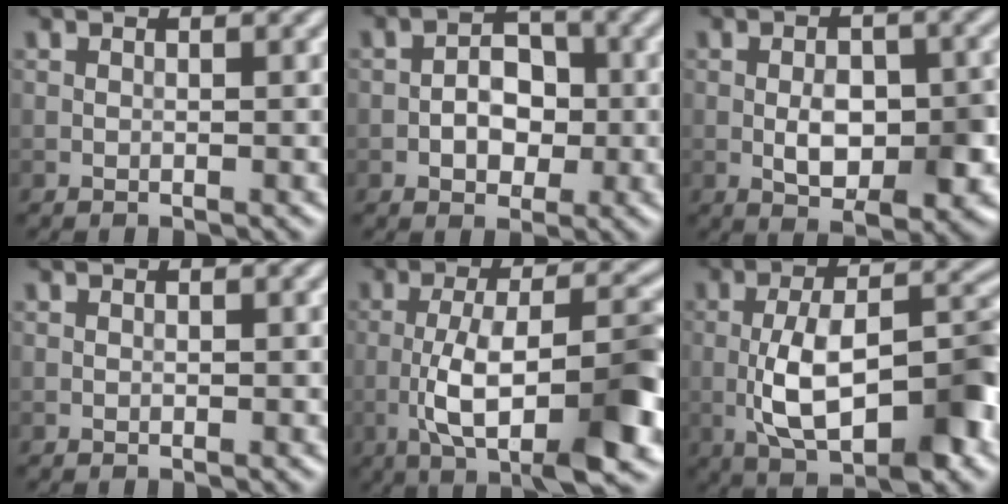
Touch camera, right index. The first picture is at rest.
{"total": 3.3, "force": [-0.7, 2.3, 2.3], "torque": [-0.033, 0.007, -0.014]}
{"total": 5.5, "force": [-0.9, 3.1, 4.5], "torque": [-0.074, -0.003, -0.013]}
{"total": 0.0}
{"total": 11.0, "force": [-3.5, 3.5, 9.8], "torque": [-0.158, 0.010, -0.056]}
{"total": 10.3, "force": [-2.9, 4.1, 9.0], "torque": [-0.151, 0.009, -0.049]}